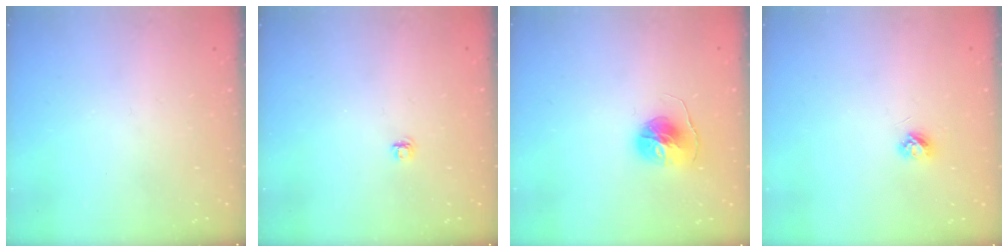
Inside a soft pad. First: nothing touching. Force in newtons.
{"total": 4.1, "press": 4.1, "slide": 0.5}
{"total": 7.7, "press": 7.6, "slide": 0.6}
{"total": 3.7, "press": 3.7, "slide": 0.4}